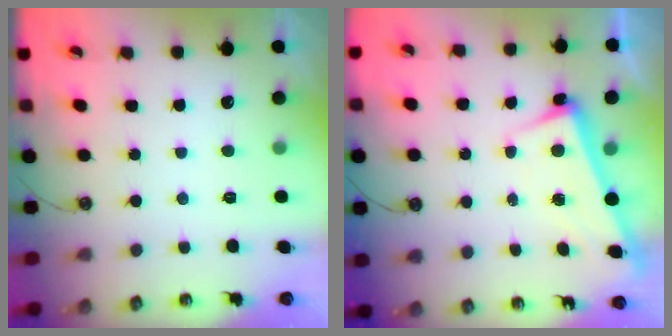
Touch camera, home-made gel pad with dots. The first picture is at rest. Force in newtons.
{"total": 2.5, "press": 2.3, "slide": 0.8}